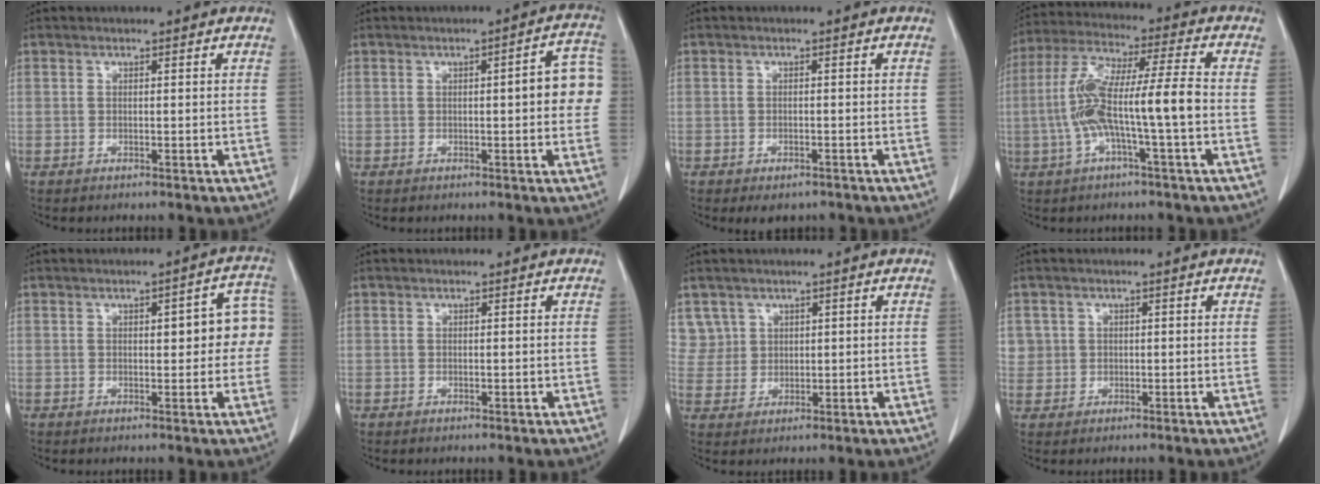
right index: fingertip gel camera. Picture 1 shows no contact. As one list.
[{"total": 7.2, "force": [0.2, 1.6, 7.0], "torque": [-0.078, 0.023, -0.002]}, {"total": 3.0, "force": [-2.3, 1.5, 1.2], "torque": [-0.012, -0.001, -0.025]}, {"total": 11.9, "force": [-2.1, 0.4, 11.7], "torque": [-0.236, 0.025, -0.043]}, {"total": 7.9, "force": [0.9, 2.8, 7.4], "torque": [-0.077, 0.030, 0.009]}, {"total": 0.0}, {"total": 4.2, "force": [2.4, 3.4, -0.5], "torque": [0.025, 0.007, 0.050]}, {"total": 2.3, "force": [0.7, 2.2, -0.1], "torque": [0.022, 0.005, 0.012]}]